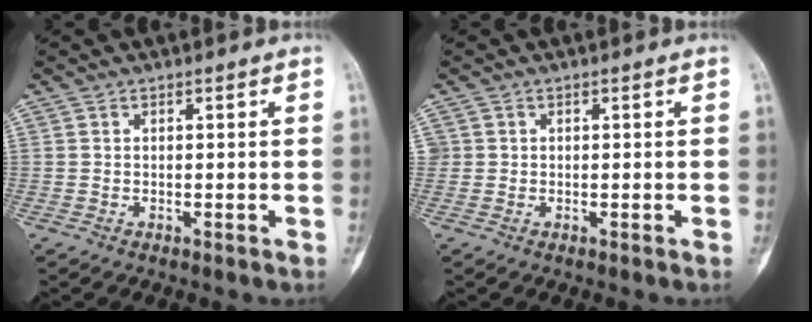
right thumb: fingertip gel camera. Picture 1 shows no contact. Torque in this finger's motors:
{"motor_torque": [0.15, 0.02, 0.01, 0.25, 0.03]}